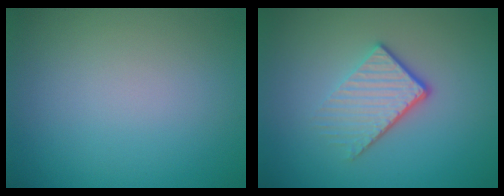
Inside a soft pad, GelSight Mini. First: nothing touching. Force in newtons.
{"total": 3.9, "press": 2.7, "slide": 2.9}